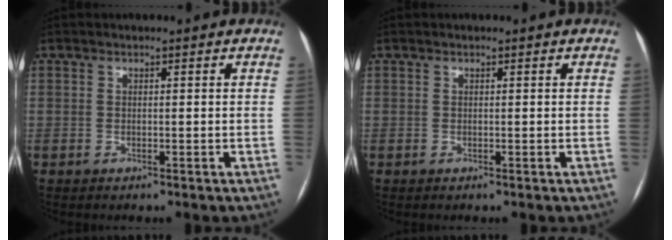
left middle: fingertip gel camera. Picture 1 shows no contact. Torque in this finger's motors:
{"motor_torque": [-0.19, -0.23, 0.00, -0.01]}